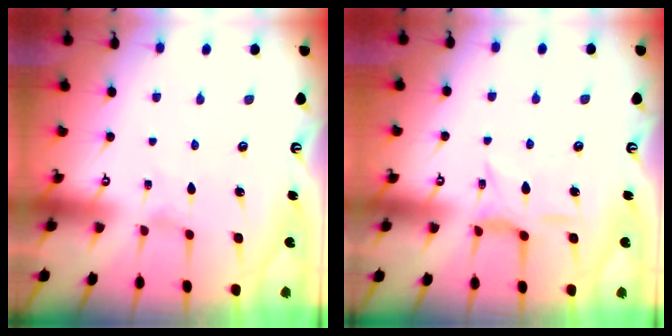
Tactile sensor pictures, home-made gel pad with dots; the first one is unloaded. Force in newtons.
{"total": 5.9, "press": 5.8, "slide": 0.9}